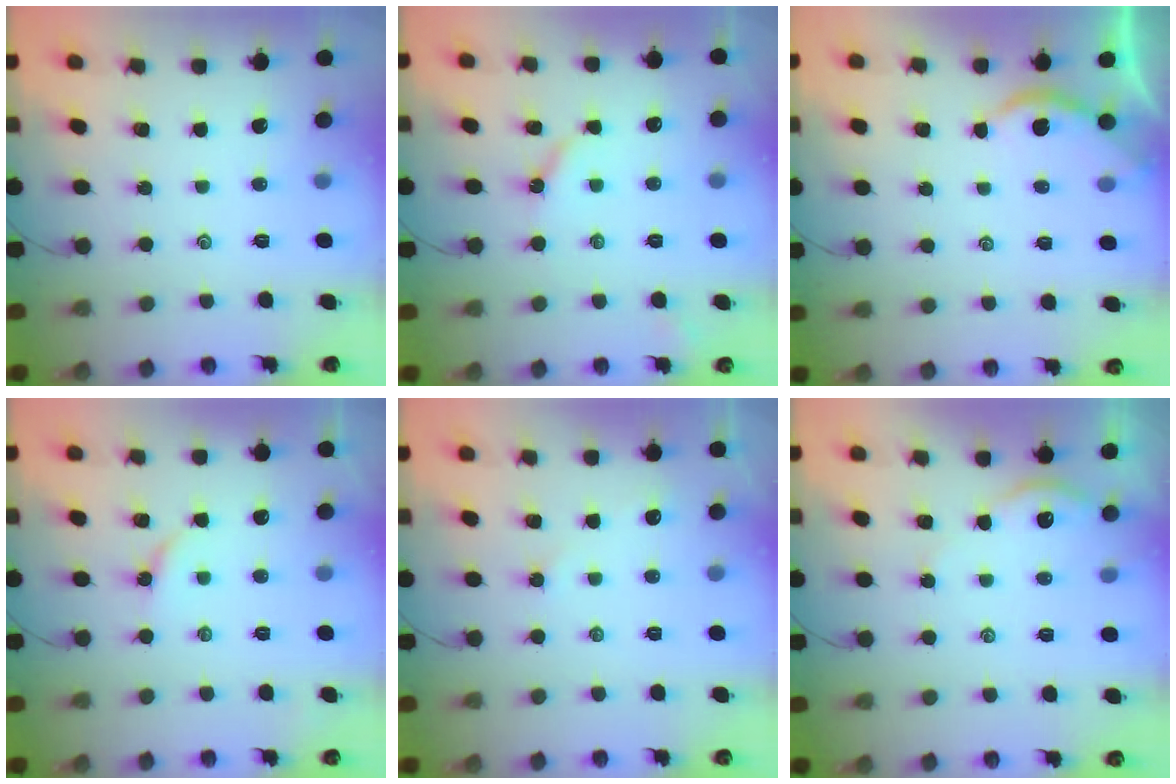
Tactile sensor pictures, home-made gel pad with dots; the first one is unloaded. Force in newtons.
{"total": 4.8, "press": 4.8, "slide": 0.4}
{"total": 2.4, "press": 2.3, "slide": 0.5}
{"total": 2.9, "press": 2.9, "slide": 0.3}
{"total": 3.0, "press": 3.0, "slide": 0.3}
{"total": 3.2, "press": 3.2, "slide": 0.3}